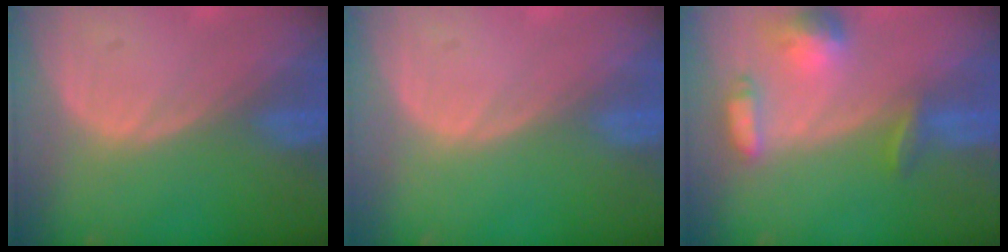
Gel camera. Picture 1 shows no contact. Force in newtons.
{"total": 0.0}
{"total": 6.8, "press": 6.4, "slide": 2.3}